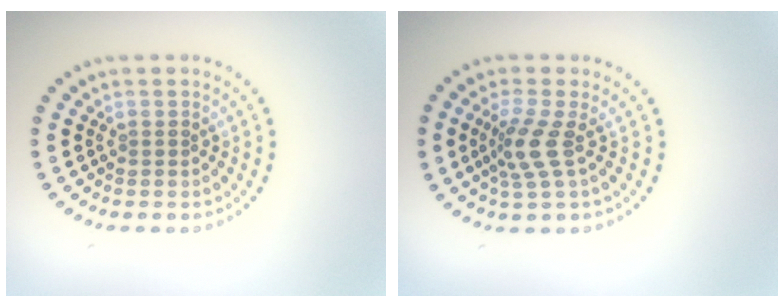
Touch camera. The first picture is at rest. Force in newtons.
{"total": 2.9, "press": 2.1, "slide": 2.1}